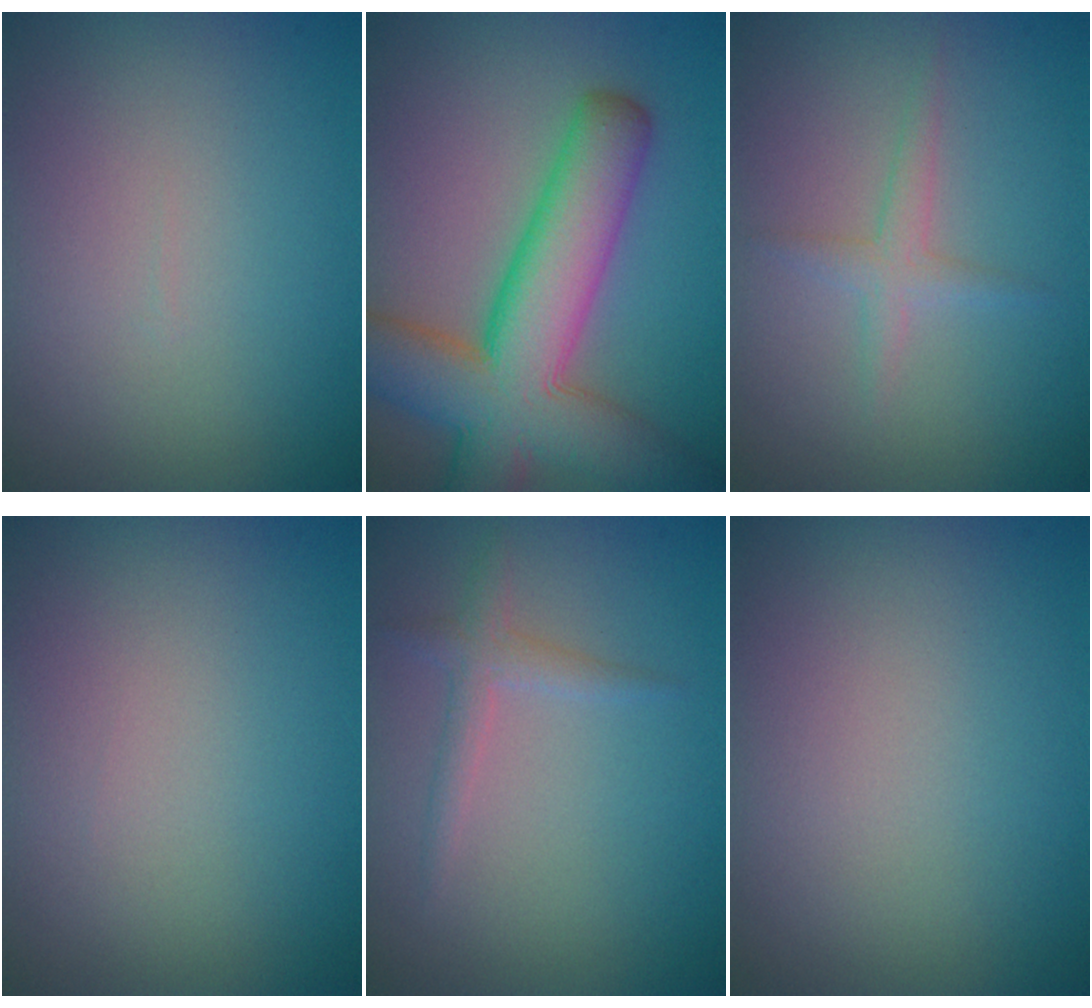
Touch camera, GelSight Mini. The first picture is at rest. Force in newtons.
{"total": 10.4, "press": 10.4, "slide": 0.5}
{"total": 1.6, "press": 1.6, "slide": 0.0}
{"total": 0.0}
{"total": 1.6, "press": 1.6, "slide": 0.0}
{"total": 0.0}